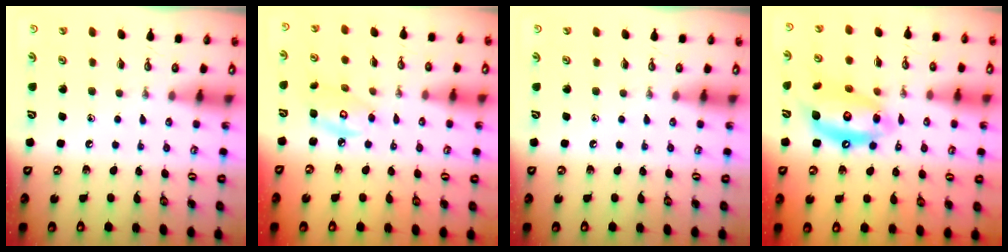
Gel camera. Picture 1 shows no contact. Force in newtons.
{"total": 6.7, "press": 6.7, "slide": 0.3}
{"total": 0.0}
{"total": 14.4, "press": 14.3, "slide": 1.5}